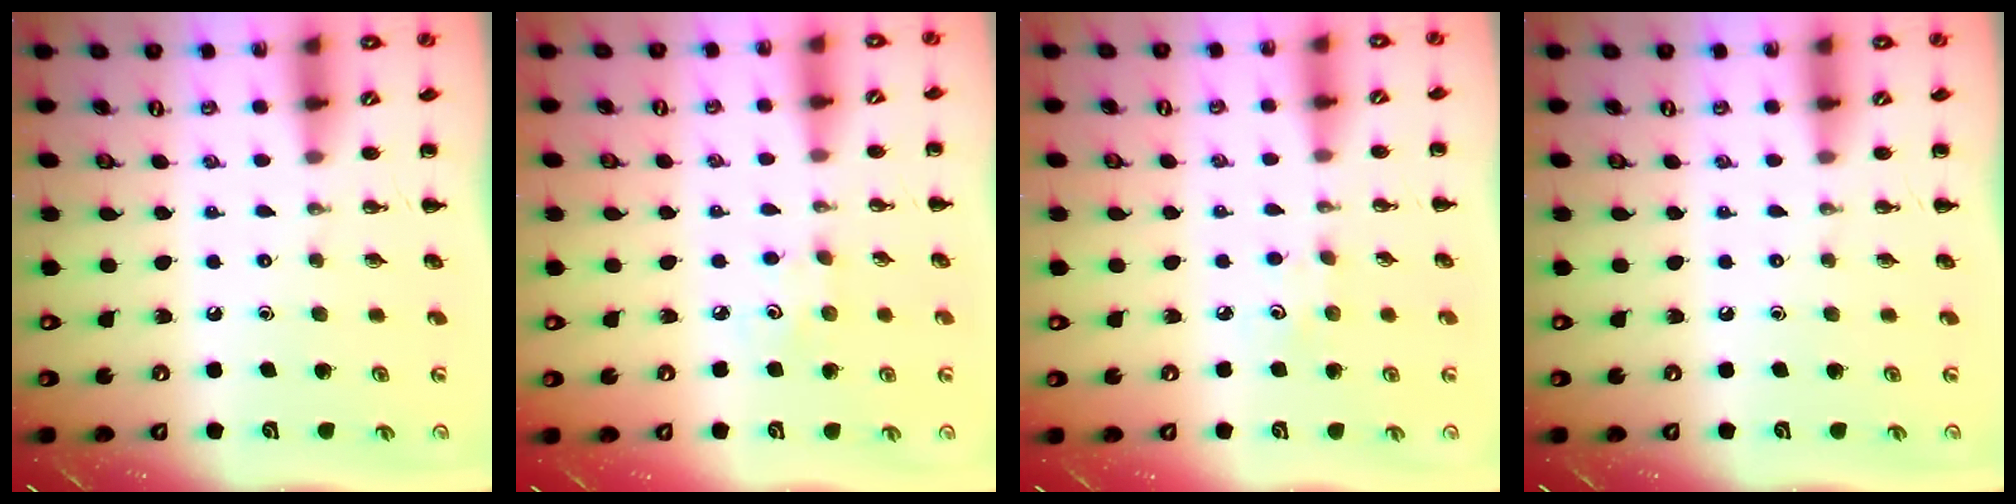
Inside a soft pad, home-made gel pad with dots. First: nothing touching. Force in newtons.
{"total": 3.7, "press": 3.6, "slide": 0.9}
{"total": 4.0, "press": 3.8, "slide": 1.0}
{"total": 0.0}